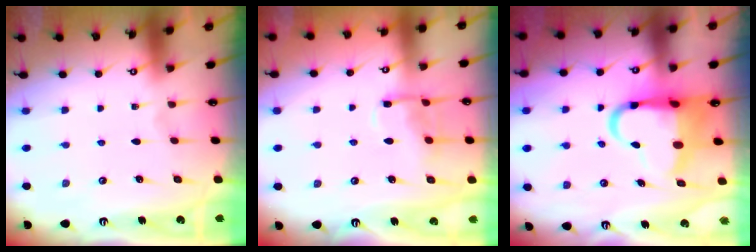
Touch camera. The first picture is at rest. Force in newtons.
{"total": 8.8, "press": 8.8, "slide": 0.8}
{"total": 9.2, "press": 9.0, "slide": 1.9}